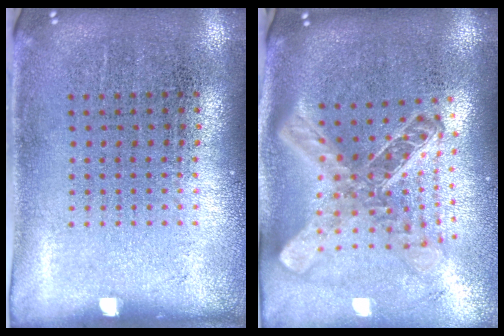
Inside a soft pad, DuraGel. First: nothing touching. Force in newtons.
{"total": 2.6, "press": 1.9, "slide": 1.7}